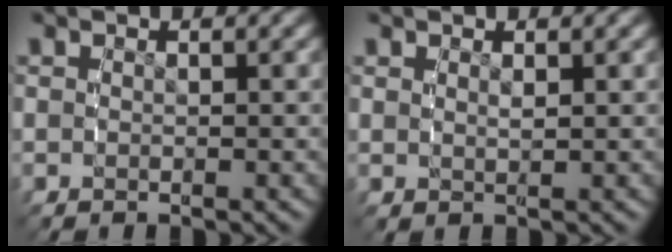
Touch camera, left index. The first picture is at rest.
{"total": 0.8, "force": [0.6, 0.2, 0.5], "torque": [-0.013, -0.009, 0.017]}